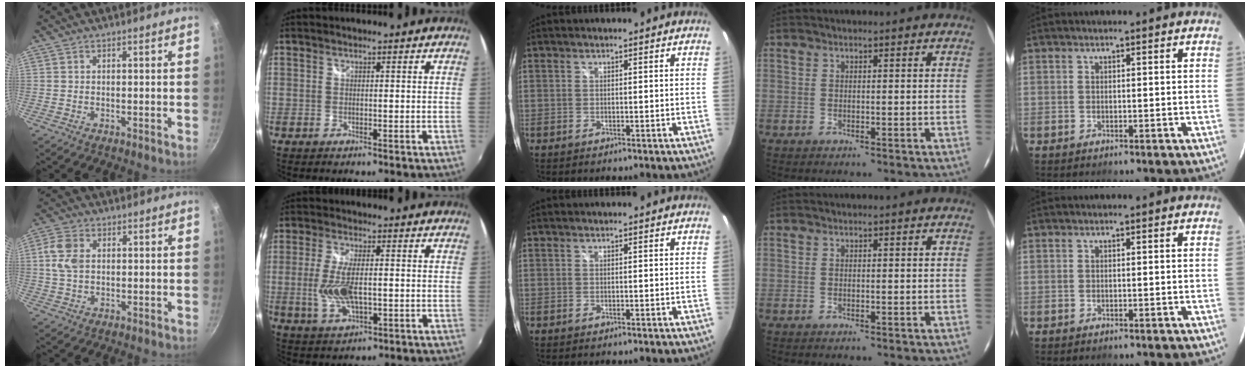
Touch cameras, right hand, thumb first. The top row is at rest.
{"thumb": {"total": 5.9, "force": [1.0, 3.9, 4.2], "torque": [-0.084, 0.006, 0.014]}, "index": {"total": 8.6, "force": [-1.0, 3.5, 7.8], "torque": [-0.161, -0.009, -0.016]}}